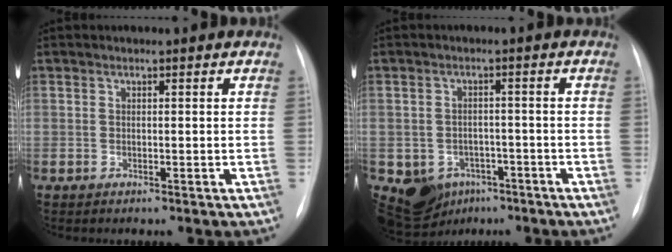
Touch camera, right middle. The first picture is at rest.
{"total": 8.9, "force": [-4.8, 7.0, 2.5], "torque": [-0.048, 0.012, -0.062]}